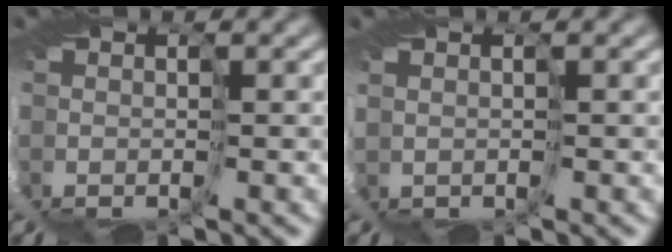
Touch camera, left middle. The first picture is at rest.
{"total": 1.1, "force": [0.9, 0.7, 0.0], "torque": [-0.021, 0.007, 0.024]}